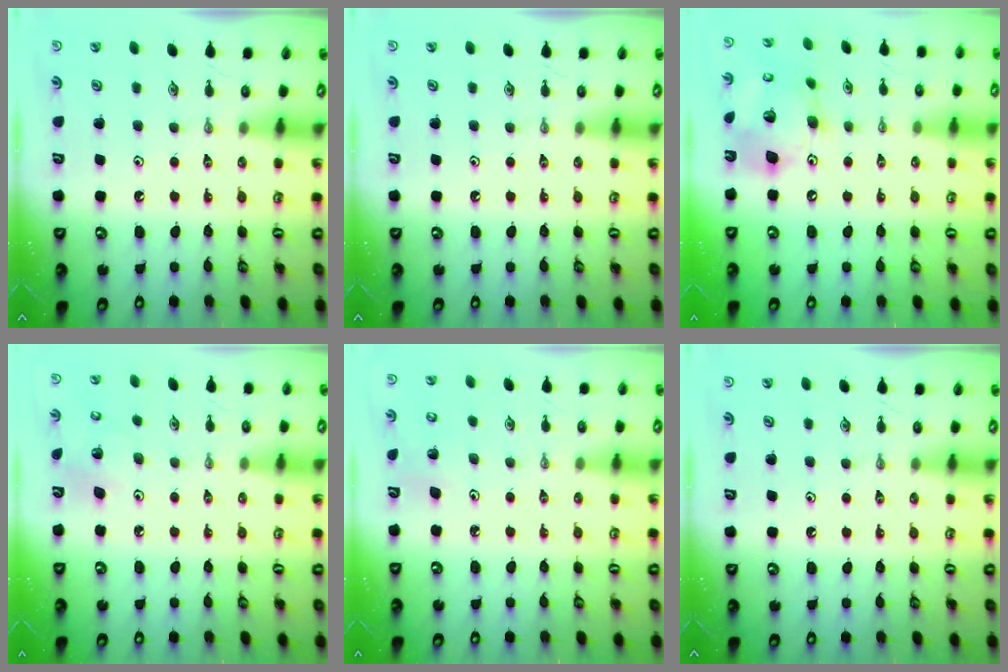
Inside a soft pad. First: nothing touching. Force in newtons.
{"total": 0.0}
{"total": 16.1, "press": 16.0, "slide": 1.9}
{"total": 4.1, "press": 4.1, "slide": 0.3}
{"total": 3.3, "press": 3.1, "slide": 1.1}
{"total": 0.0}